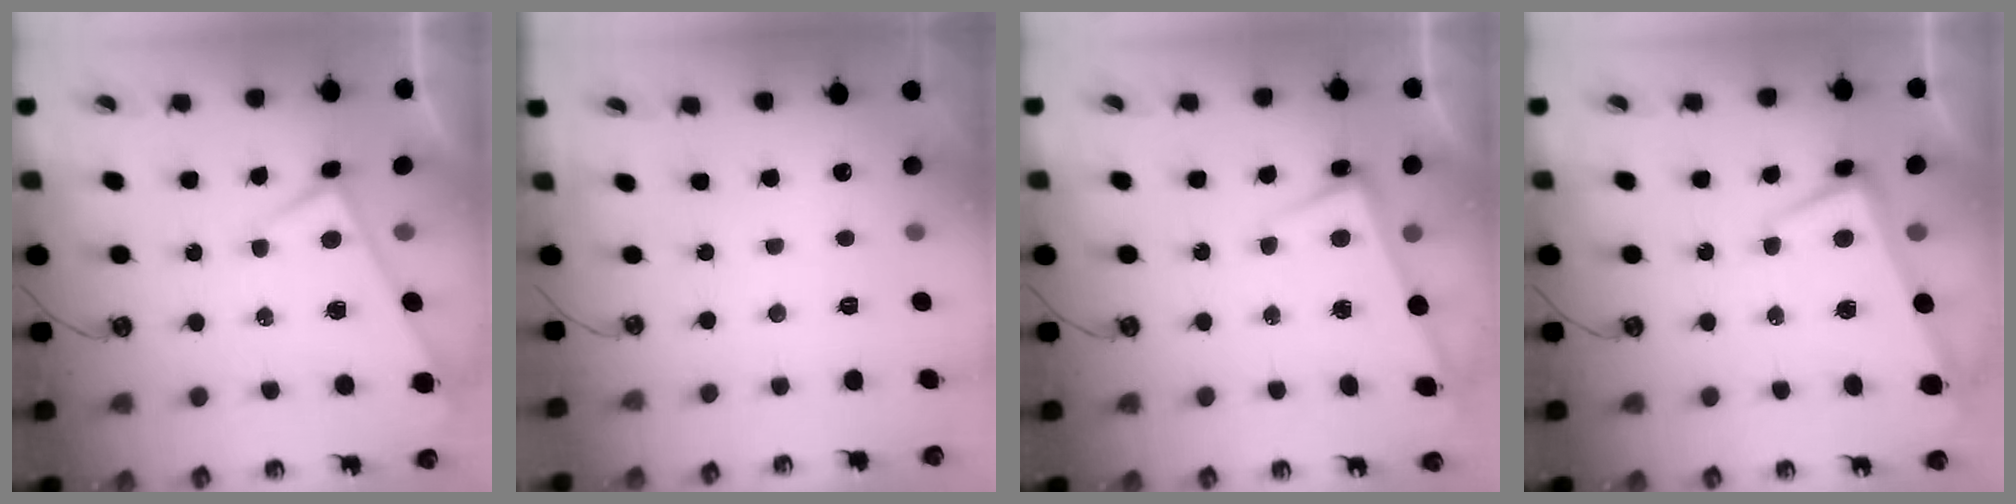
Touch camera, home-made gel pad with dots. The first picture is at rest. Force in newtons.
{"total": 0.0}
{"total": 2.6, "press": 2.4, "slide": 0.9}
{"total": 2.5, "press": 2.4, "slide": 0.4}